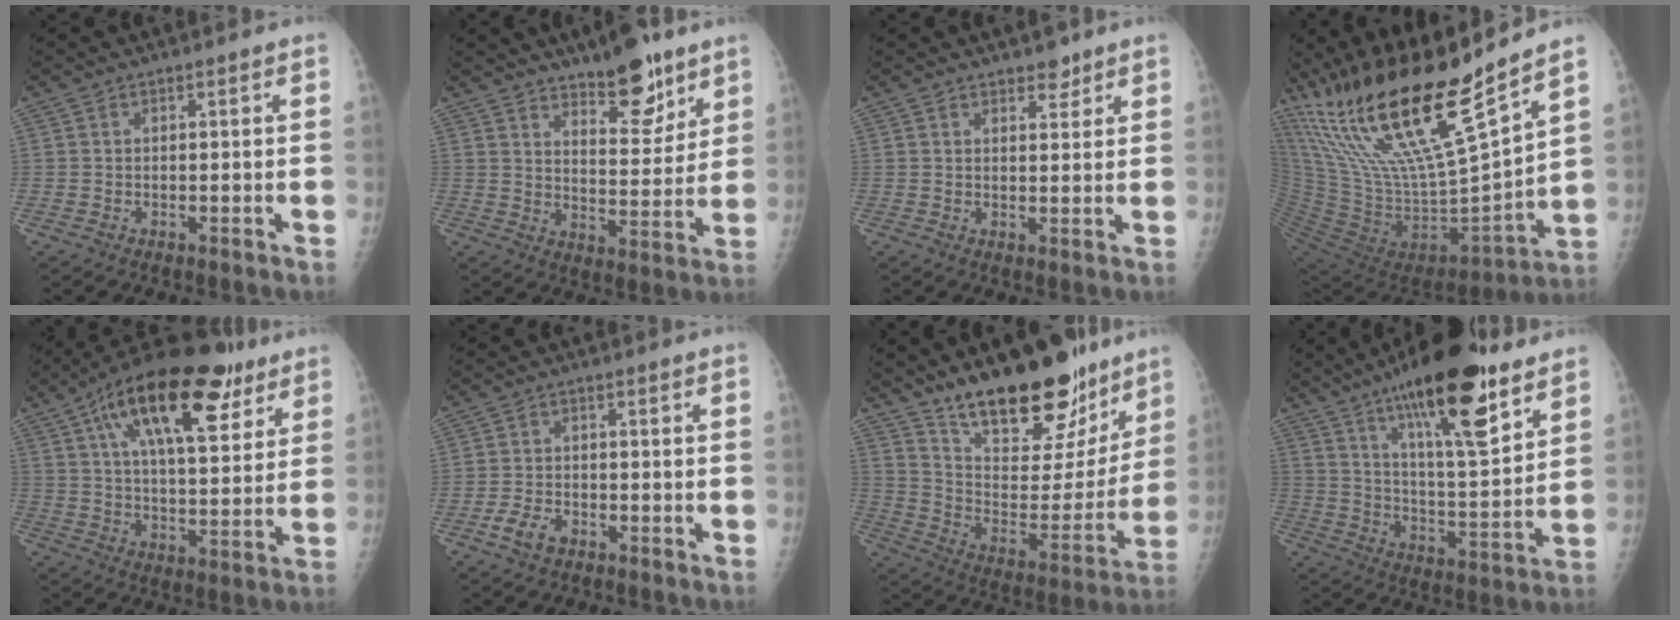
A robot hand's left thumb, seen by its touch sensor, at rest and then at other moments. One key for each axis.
{"total": 12.2, "fx": 8.6, "fy": 4.6, "fz": 7.3, "tx": -0.073, "ty": -0.061, "tz": 0.135}
{"total": 3.1, "fx": 2.3, "fy": 1.5, "fz": 1.3, "tx": -0.002, "ty": -0.014, "tz": 0.033}
{"total": 27.9, "fx": 19.8, "fy": 4.8, "fz": 19.1, "tx": -0.334, "ty": -0.082, "tz": 0.372}
{"total": 23.3, "fx": 12.2, "fy": 9.6, "fz": 17.4, "tx": -0.258, "ty": -0.015, "tz": 0.195}
{"total": 4.4, "fx": -2.6, "fy": 2.5, "fz": 2.5, "tx": -0.046, "ty": 0.014, "tz": -0.046}
{"total": 26.1, "fx": 18.8, "fy": 10.5, "fz": 14.7, "tx": -0.181, "ty": -0.097, "tz": 0.301}
{"total": 22.7, "fx": 14.1, "fy": 6.3, "fz": 16.7, "tx": -0.246, "ty": -0.061, "tz": 0.228}